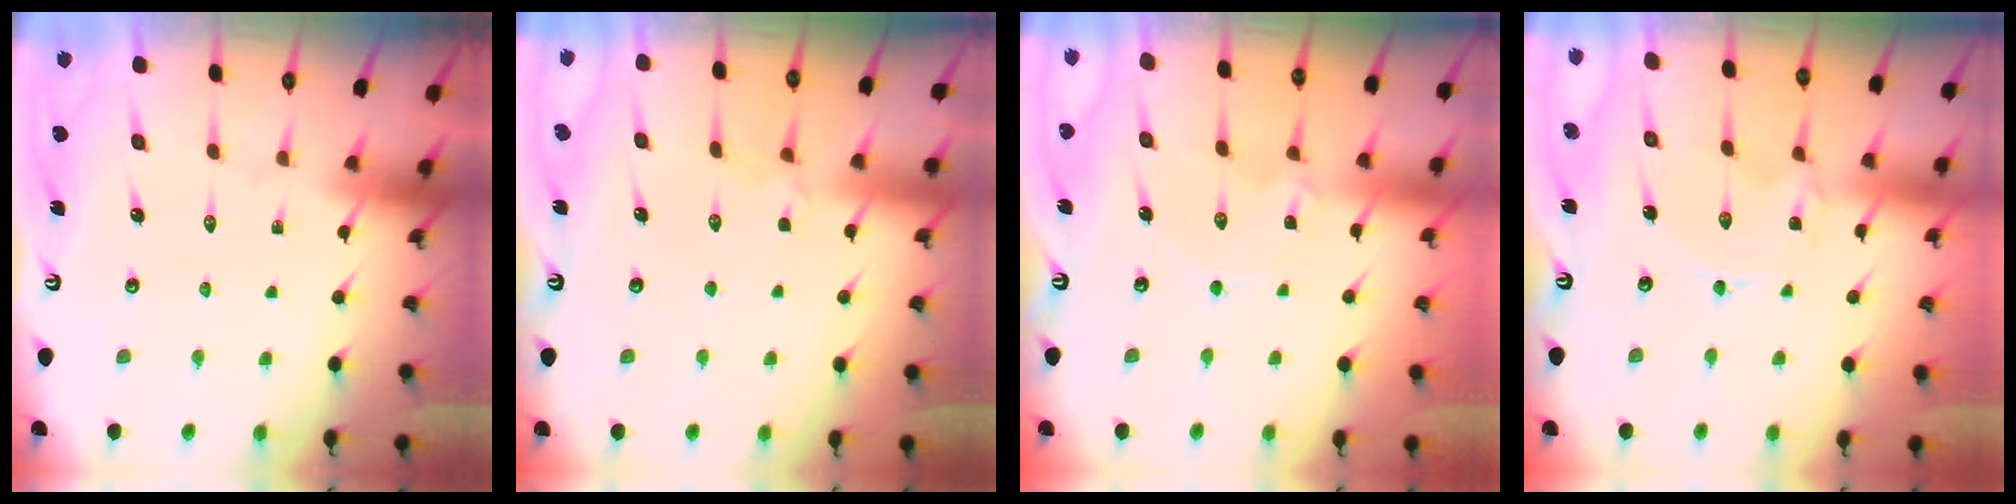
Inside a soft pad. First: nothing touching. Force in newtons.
{"total": 3.4, "press": 3.4, "slide": 0.7}
{"total": 0.7, "press": 0.7, "slide": 0.2}
{"total": 0.0}